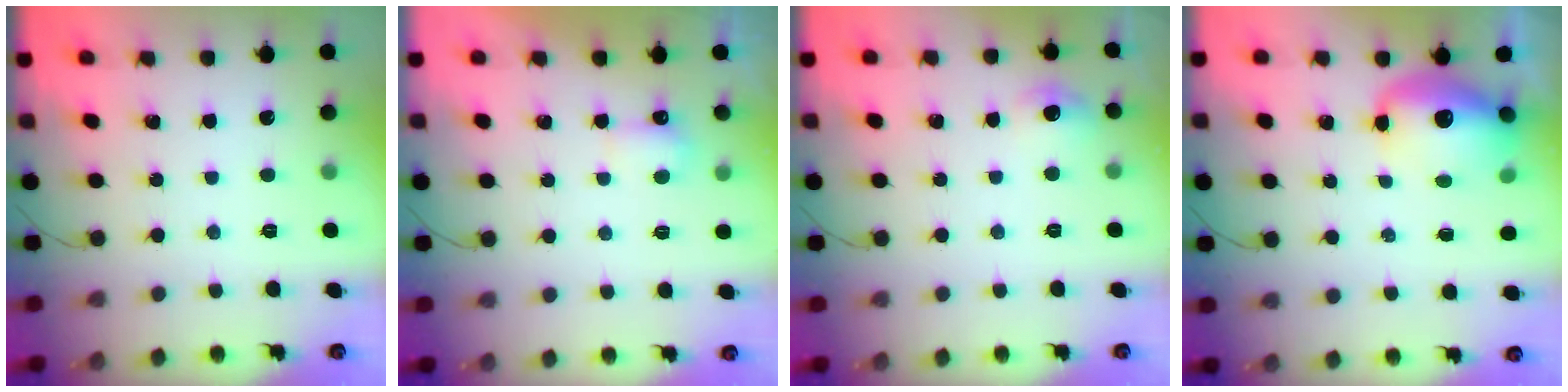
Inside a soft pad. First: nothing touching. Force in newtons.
{"total": 2.8, "press": 2.7, "slide": 0.6}
{"total": 5.4, "press": 5.2, "slide": 1.6}
{"total": 12.6, "press": 12.3, "slide": 2.5}